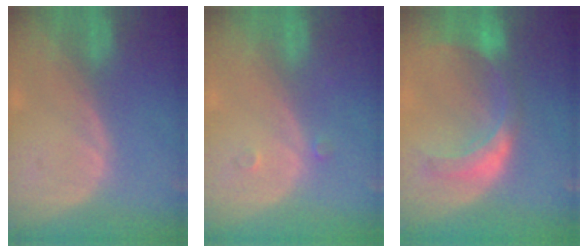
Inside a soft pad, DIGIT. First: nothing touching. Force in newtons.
{"total": 1.2, "press": 1.0, "slide": 0.7}
{"total": 8.2, "press": 7.3, "slide": 3.8}